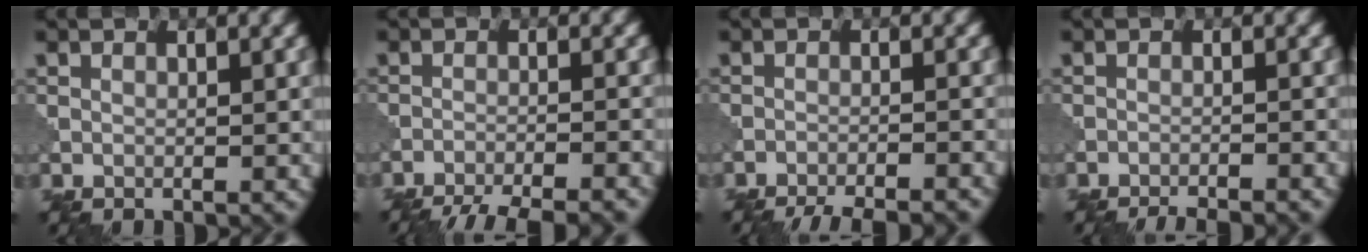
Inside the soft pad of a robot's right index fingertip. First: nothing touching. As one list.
[{"total": 8.6, "force": [-7.9, 1.5, 3.0], "torque": [-0.040, -0.008, -0.116]}, {"total": 7.3, "force": [-6.8, 1.3, 2.3], "torque": [-0.025, 0.001, -0.096]}, {"total": 4.8, "force": [-4.6, 0.6, 1.5], "torque": [-0.015, 0.002, -0.066]}]